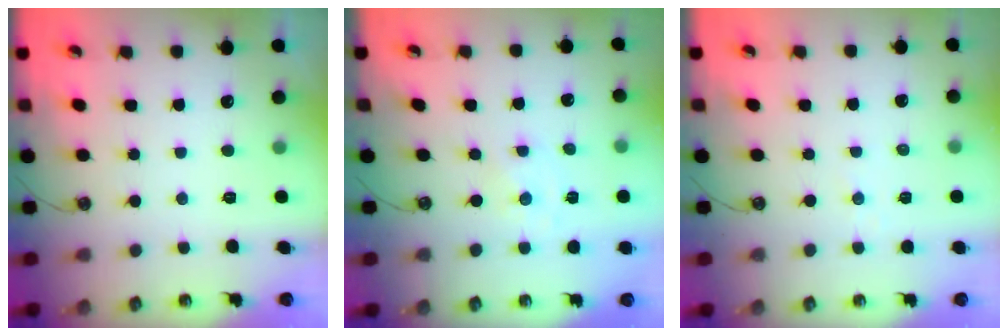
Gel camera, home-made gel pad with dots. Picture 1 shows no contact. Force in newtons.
{"total": 0.0}
{"total": 1.8, "press": 1.7, "slide": 0.2}